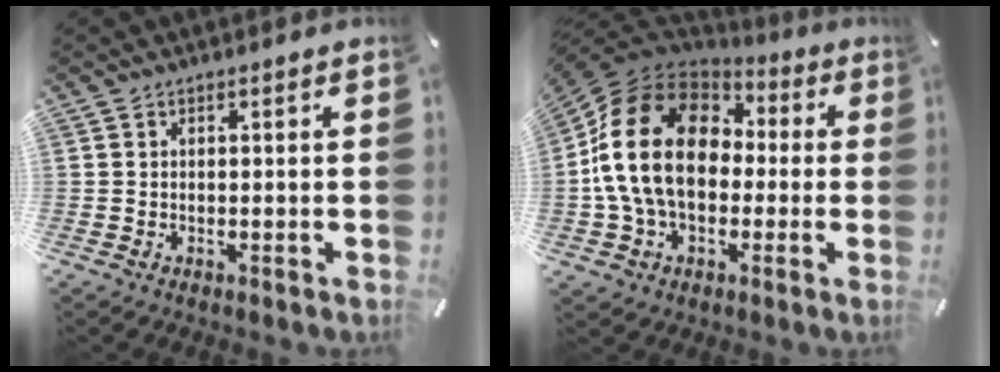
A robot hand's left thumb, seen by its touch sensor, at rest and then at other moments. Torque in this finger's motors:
{"motor_torque": [1.01, 2.28, 2.77, 0.00, 0.83]}